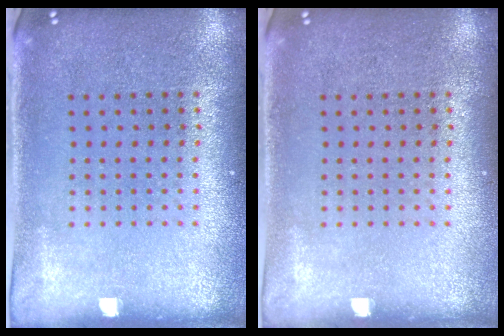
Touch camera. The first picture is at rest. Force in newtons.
{"total": 0.0}